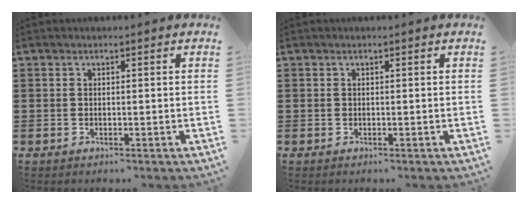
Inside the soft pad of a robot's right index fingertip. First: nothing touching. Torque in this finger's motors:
{"motor_torque": [0.41, 0.24, -0.01, -0.01]}